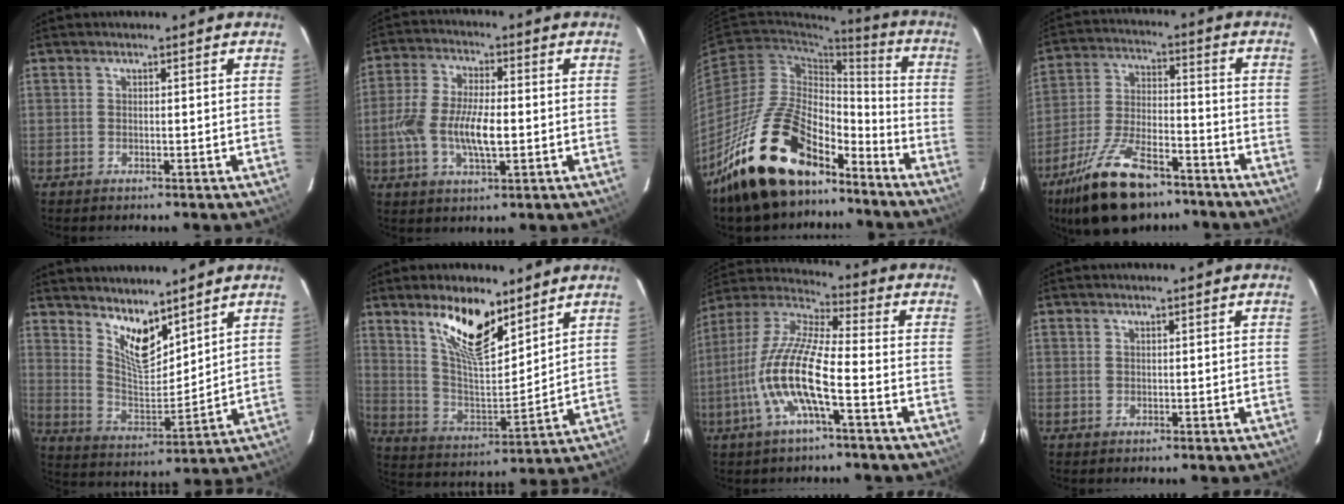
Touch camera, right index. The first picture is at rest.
{"total": 10.8, "force": [-1.8, 4.3, 9.7], "torque": [-0.198, 0.000, -0.036]}
{"total": 22.8, "force": [-16.4, 10.1, 12.2], "torque": [-0.233, 0.015, -0.272]}
{"total": 18.5, "force": [-13.1, 7.6, 10.5], "torque": [-0.209, -0.013, -0.223]}
{"total": 9.8, "force": [7.3, 3.3, 5.5], "torque": [-0.096, -0.012, 0.142]}
{"total": 13.9, "force": [9.3, 4.7, 9.2], "torque": [-0.166, -0.005, 0.179]}
{"total": 13.9, "force": [-4.7, 2.5, 12.8], "torque": [-0.262, -0.004, -0.098]}
{"total": 0.6, "force": [0.1, 0.6, 0.1], "torque": [0.000, 0.001, 0.002]}